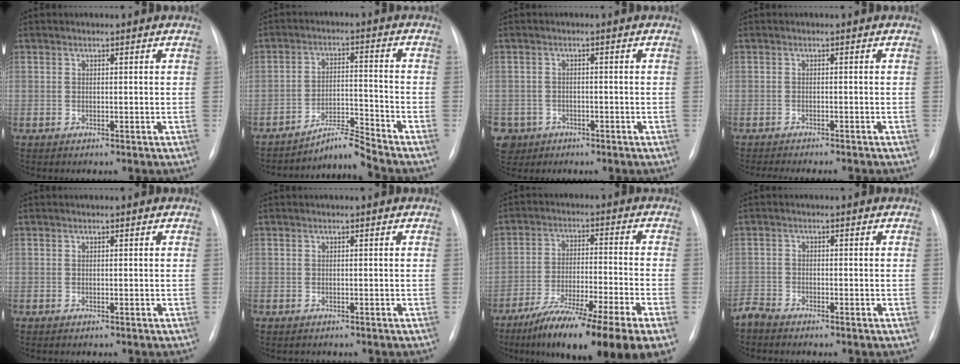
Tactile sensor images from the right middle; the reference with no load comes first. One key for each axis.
{"total": 5.4, "fx": -5.1, "fy": -1.7, "fz": 0.3, "tx": -0.013, "ty": -0.001, "tz": -0.086}
{"total": 5.6, "fx": -2.8, "fy": 4.9, "fz": 0.4, "tx": -0.018, "ty": 0.007, "tz": -0.042}
{"total": 8.2, "fx": -7.3, "fy": 1.1, "fz": 3.6, "tx": -0.039, "ty": -0.008, "tz": -0.097}
{"total": 0.0}
{"total": 0.0}
{"total": 19.2, "fx": -12.9, "fy": 0.7, "fz": 14.2, "tx": -0.186, "ty": -0.033, "tz": -0.209}
{"total": 2.0, "fx": -1.9, "fy": 0.3, "fz": 0.2, "tx": -0.004, "ty": -0.005, "tz": -0.038}